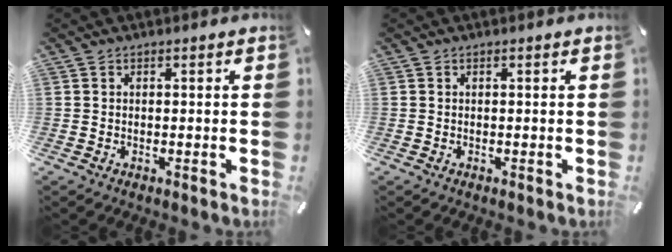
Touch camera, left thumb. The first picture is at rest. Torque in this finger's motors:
{"motor_torque": [-0.03, 0.03, -0.02, -0.02, -0.02]}